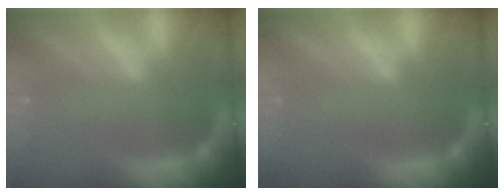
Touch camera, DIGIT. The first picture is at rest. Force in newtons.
{"total": 0.0}